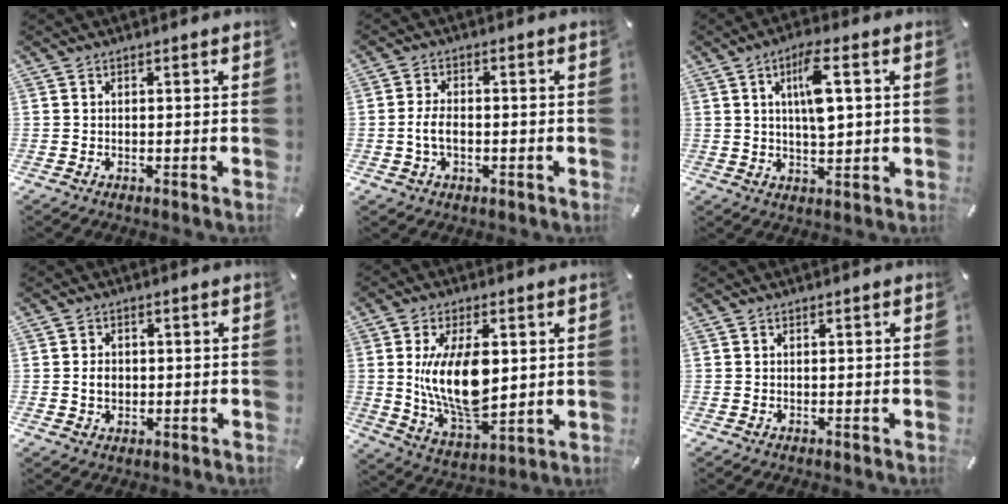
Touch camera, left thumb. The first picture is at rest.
{"total": 5.0, "force": [-0.7, 3.3, 3.7], "torque": [-0.088, 0.000, -0.016]}
{"total": 9.2, "force": [2.8, 2.9, 8.3], "torque": [-0.148, -0.007, 0.039]}
{"total": 3.3, "force": [0.0, 2.7, 1.9], "torque": [-0.030, 0.001, -0.001]}
{"total": 15.7, "force": [2.5, 8.1, 13.2], "torque": [-0.262, -0.019, 0.044]}
{"total": 0.0}